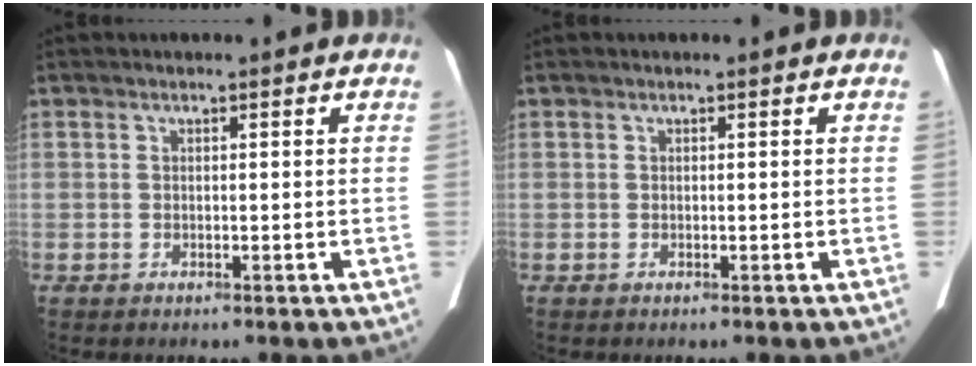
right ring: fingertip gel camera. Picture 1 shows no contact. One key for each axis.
{"total": 0.0}